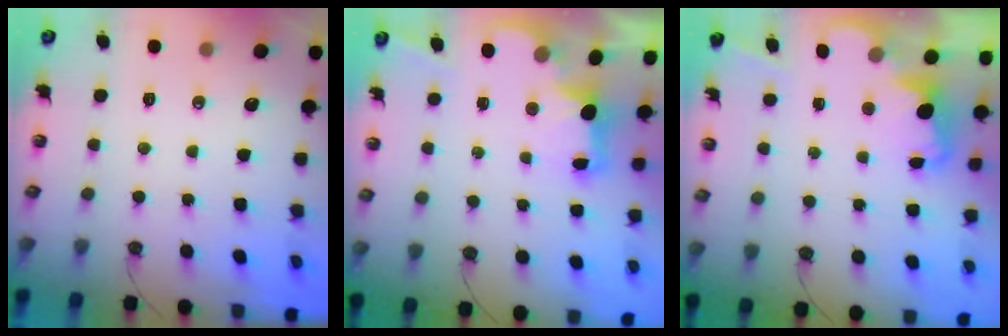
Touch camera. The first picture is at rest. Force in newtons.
{"total": 2.4, "press": 2.3, "slide": 0.7}
{"total": 2.3, "press": 2.2, "slide": 0.5}